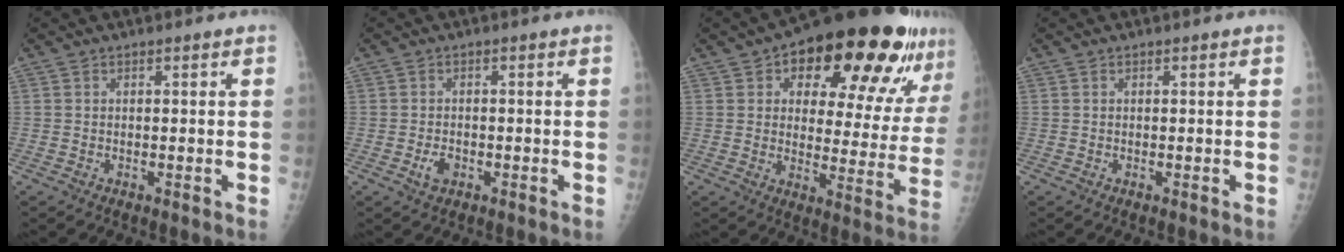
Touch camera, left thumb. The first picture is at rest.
{"total": 2.5, "force": [-0.9, 1.7, 1.6], "torque": [-0.027, 0.001, -0.015]}
{"total": 25.4, "force": [13.2, 10.6, 18.8], "torque": [-0.217, -0.016, 0.187]}
{"total": 0.0}